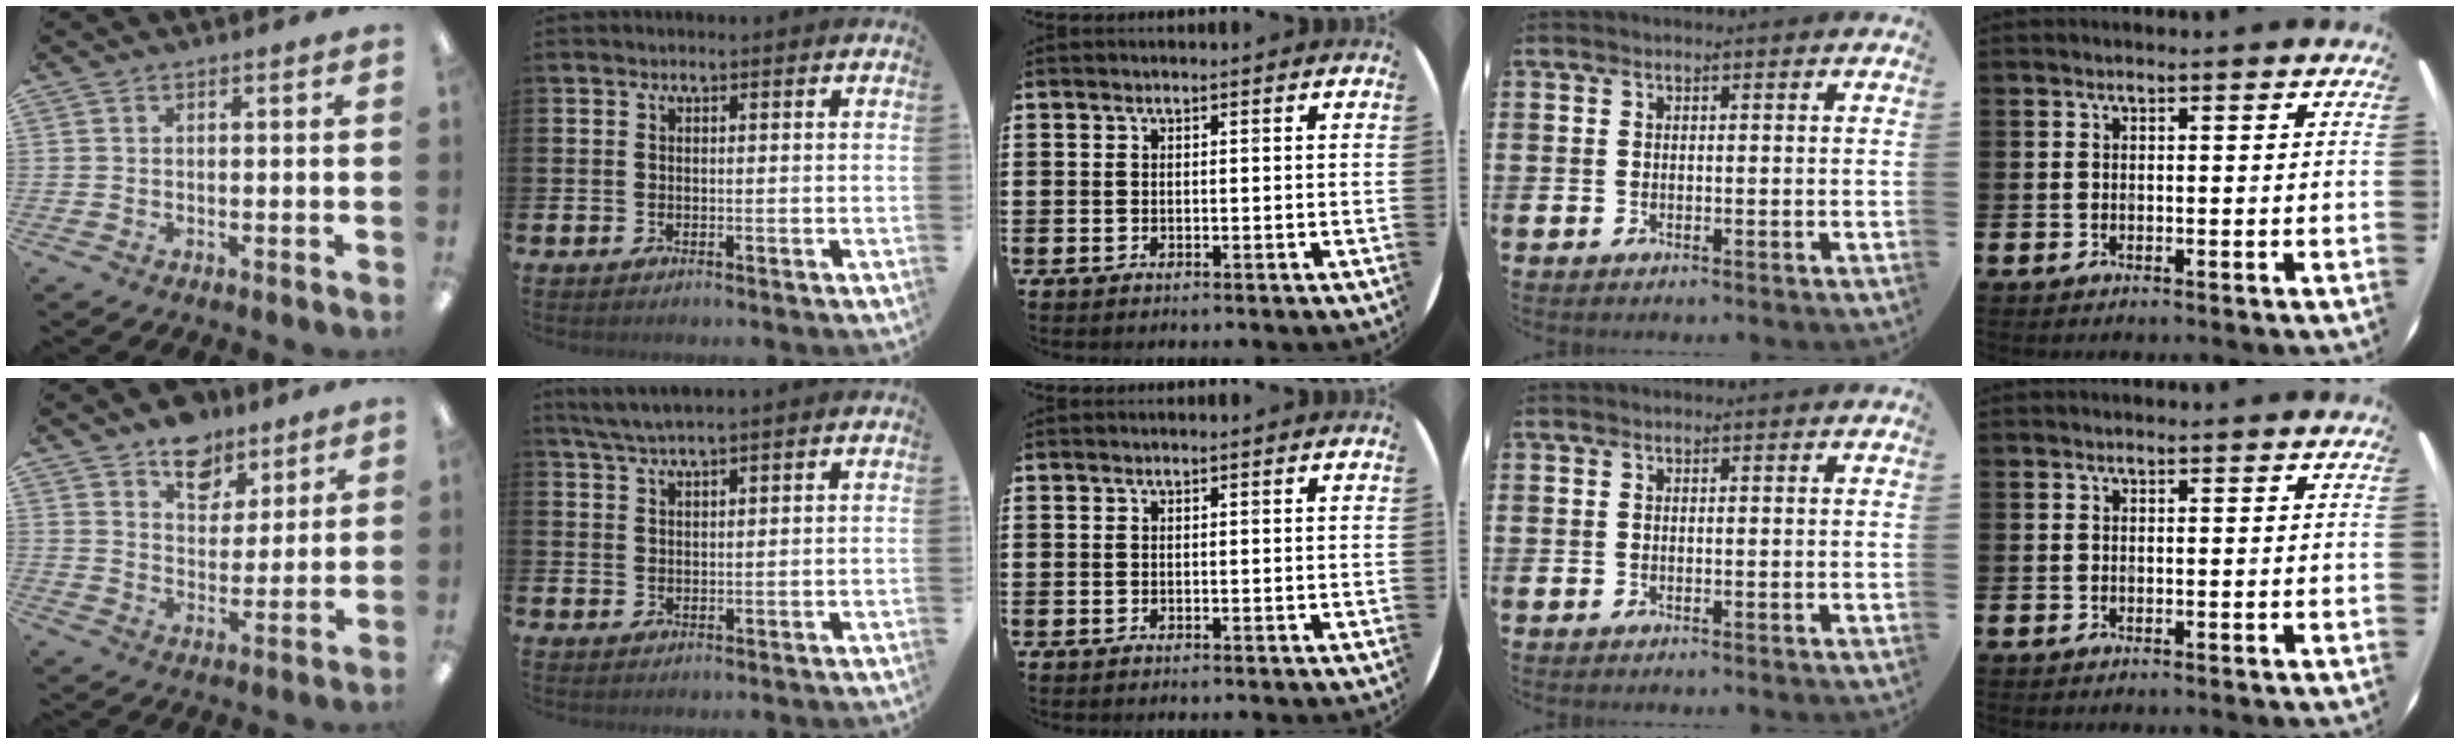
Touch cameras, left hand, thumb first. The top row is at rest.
{"thumb": {"total": 9.7, "force": [7.5, 5.7, 2.3], "torque": [-0.025, -0.051, 0.137]}, "index": {"total": 3.7, "force": [3.3, 0.1, 1.6], "torque": [-0.046, -0.001, 0.062]}}